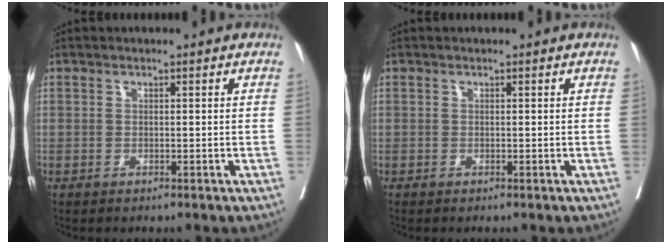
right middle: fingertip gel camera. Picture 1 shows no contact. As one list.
[{"total": 0.0}]